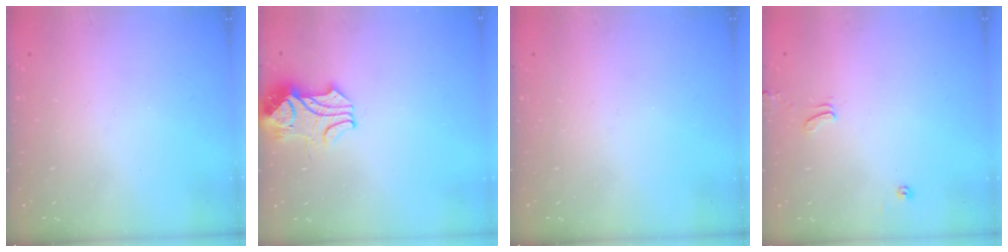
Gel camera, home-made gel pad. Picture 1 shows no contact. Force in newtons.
{"total": 2.4, "press": 2.2, "slide": 1.0}
{"total": 0.0}
{"total": 1.3, "press": 1.2, "slide": 0.4}